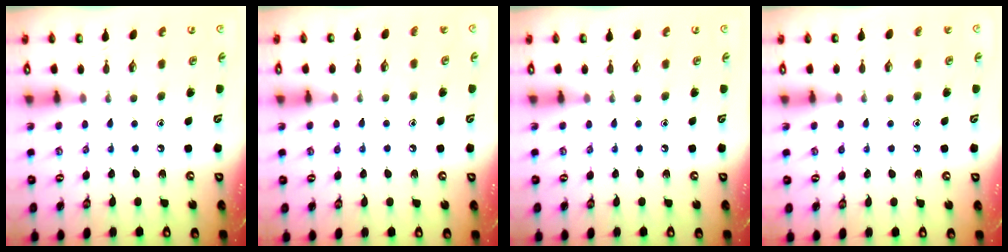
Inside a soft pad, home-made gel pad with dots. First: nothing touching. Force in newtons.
{"total": 4.2, "press": 4.1, "slide": 0.4}
{"total": 0.0}
{"total": 1.7, "press": 1.7, "slide": 0.2}